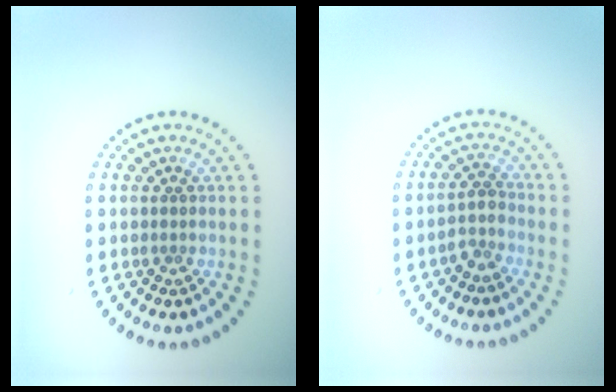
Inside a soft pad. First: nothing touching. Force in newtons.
{"total": 1.9, "press": 1.4, "slide": 1.3}